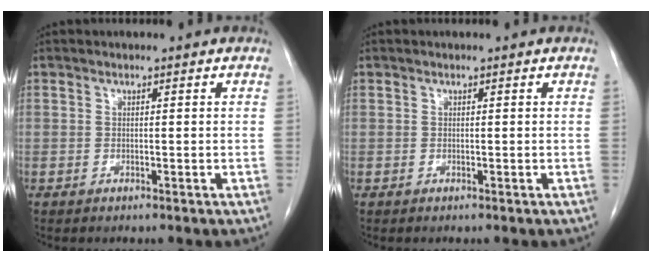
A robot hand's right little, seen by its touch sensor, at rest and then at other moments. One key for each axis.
{"total": 0.0}